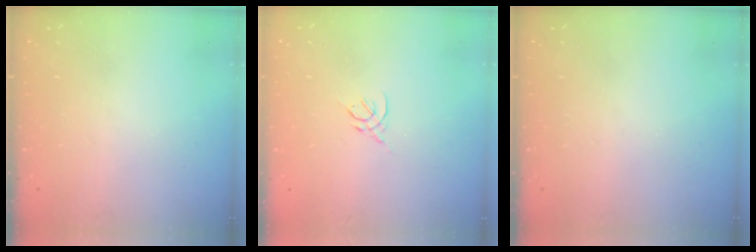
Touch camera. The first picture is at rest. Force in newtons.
{"total": 2.6, "press": 2.5, "slide": 0.7}
{"total": 0.0}